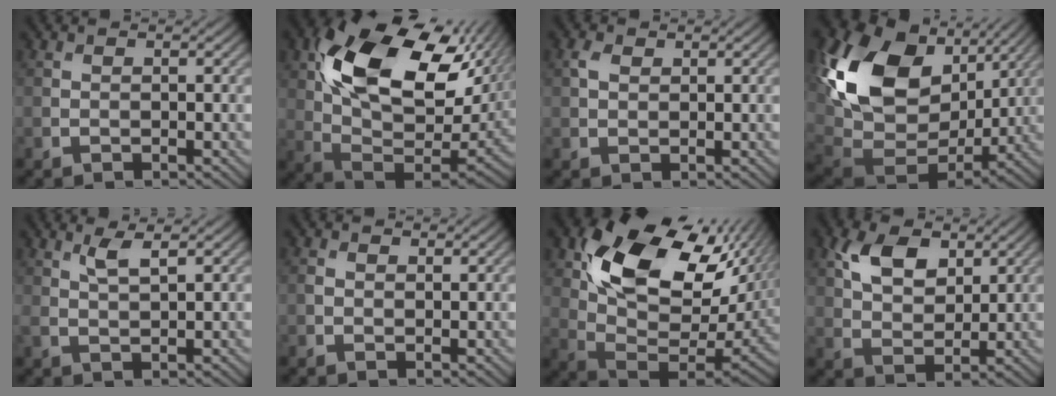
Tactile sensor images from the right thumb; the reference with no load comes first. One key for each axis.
{"total": 18.7, "fx": 6.5, "fy": 10.6, "fz": 14.0, "tx": -0.263, "ty": 0.004, "tz": 0.119}
{"total": 1.7, "fx": 0.8, "fy": 1.1, "fz": 1.0, "tx": -0.024, "ty": 0.006, "tz": 0.014}
{"total": 18.8, "fx": 5.5, "fy": 12.9, "fz": 12.5, "tx": -0.298, "ty": -0.007, "tz": 0.116}
{"total": 2.7, "fx": 1.6, "fy": 0.5, "fz": 2.2, "tx": -0.049, "ty": -0.001, "tz": 0.032}
{"total": 1.1, "fx": 0.4, "fy": 0.8, "fz": 0.7, "tx": -0.015, "ty": -0.001, "tz": 0.006}
{"total": 16.9, "fx": 5.7, "fy": 10.1, "fz": 12.2, "tx": -0.220, "ty": -0.004, "tz": 0.115}
{"total": 7.3, "fx": 3.5, "fy": 4.3, "fz": 4.7, "tx": -0.101, "ty": -0.001, "tz": 0.064}